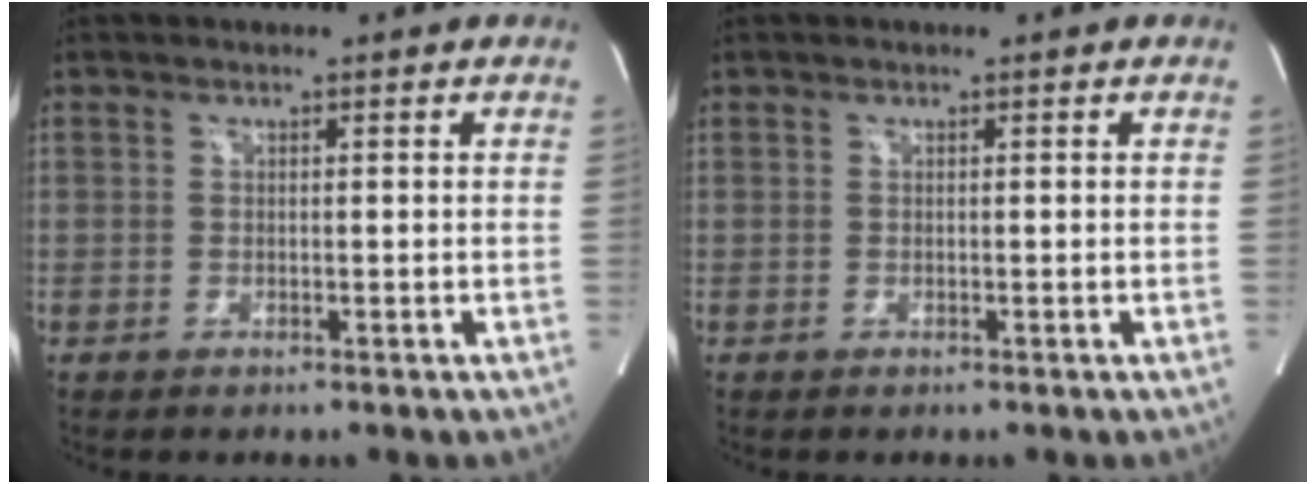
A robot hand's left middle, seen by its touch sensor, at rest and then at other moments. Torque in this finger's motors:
{"motor_torque": [0.22, -0.31, 0.09, 0.00]}